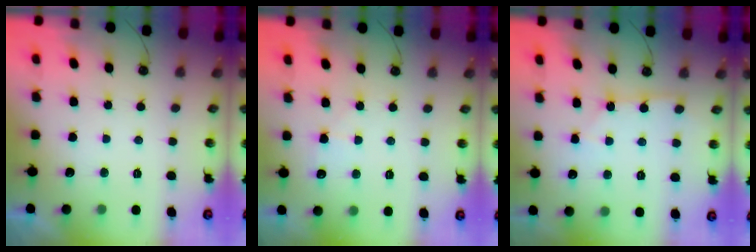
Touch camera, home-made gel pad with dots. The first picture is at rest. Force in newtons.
{"total": 4.8, "press": 4.7, "slide": 0.7}
{"total": 2.8, "press": 2.8, "slide": 0.2}